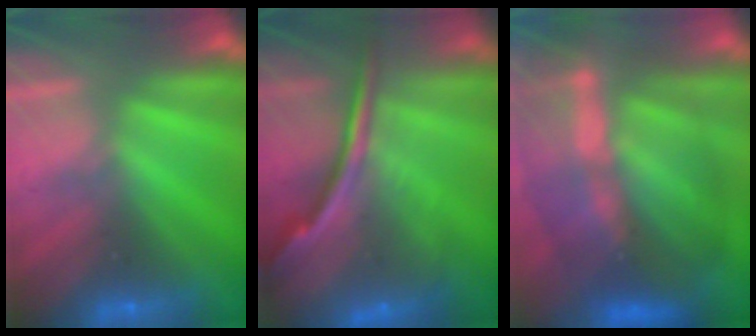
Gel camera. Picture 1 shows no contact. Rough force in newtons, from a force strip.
{"total": 5.8}
{"total": 10.4}